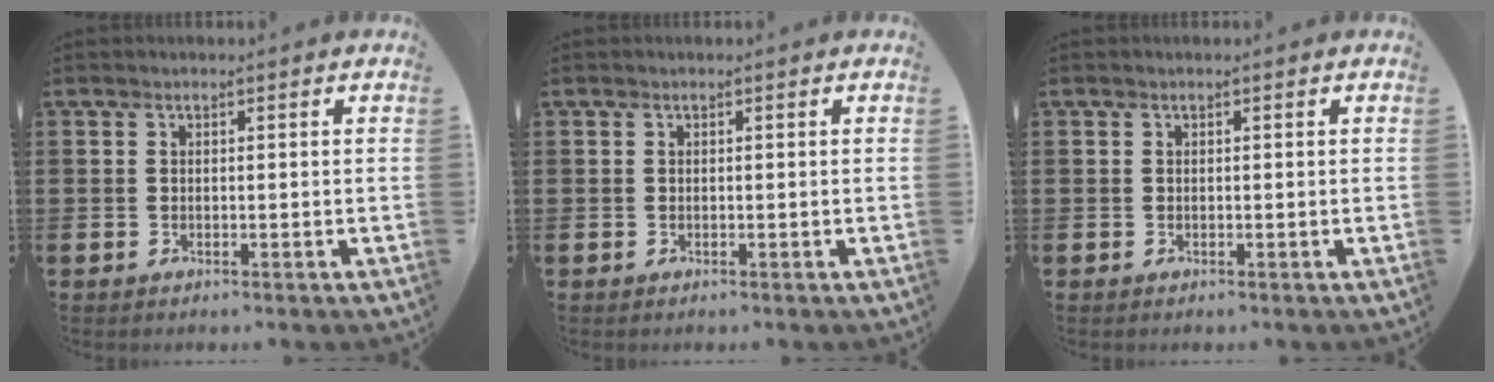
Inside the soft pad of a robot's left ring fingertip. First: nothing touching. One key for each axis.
{"total": 0.0}
{"total": 0.0}